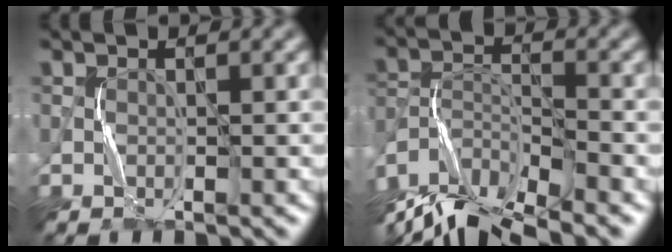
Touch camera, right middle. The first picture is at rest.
{"total": 8.8, "force": [-7.9, 1.8, 3.5], "torque": [-0.070, -0.004, -0.151]}